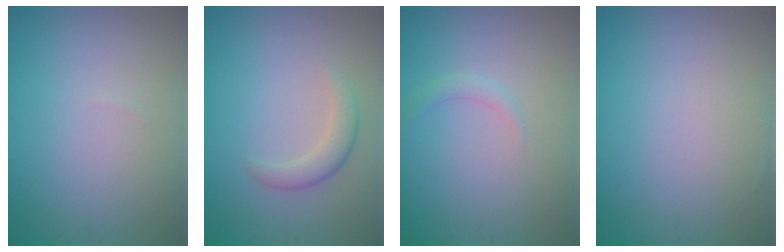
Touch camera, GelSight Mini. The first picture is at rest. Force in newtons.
{"total": 2.3, "press": 2.3, "slide": 0.2}
{"total": 1.1, "press": 1.1, "slide": 0.1}
{"total": 0.0}